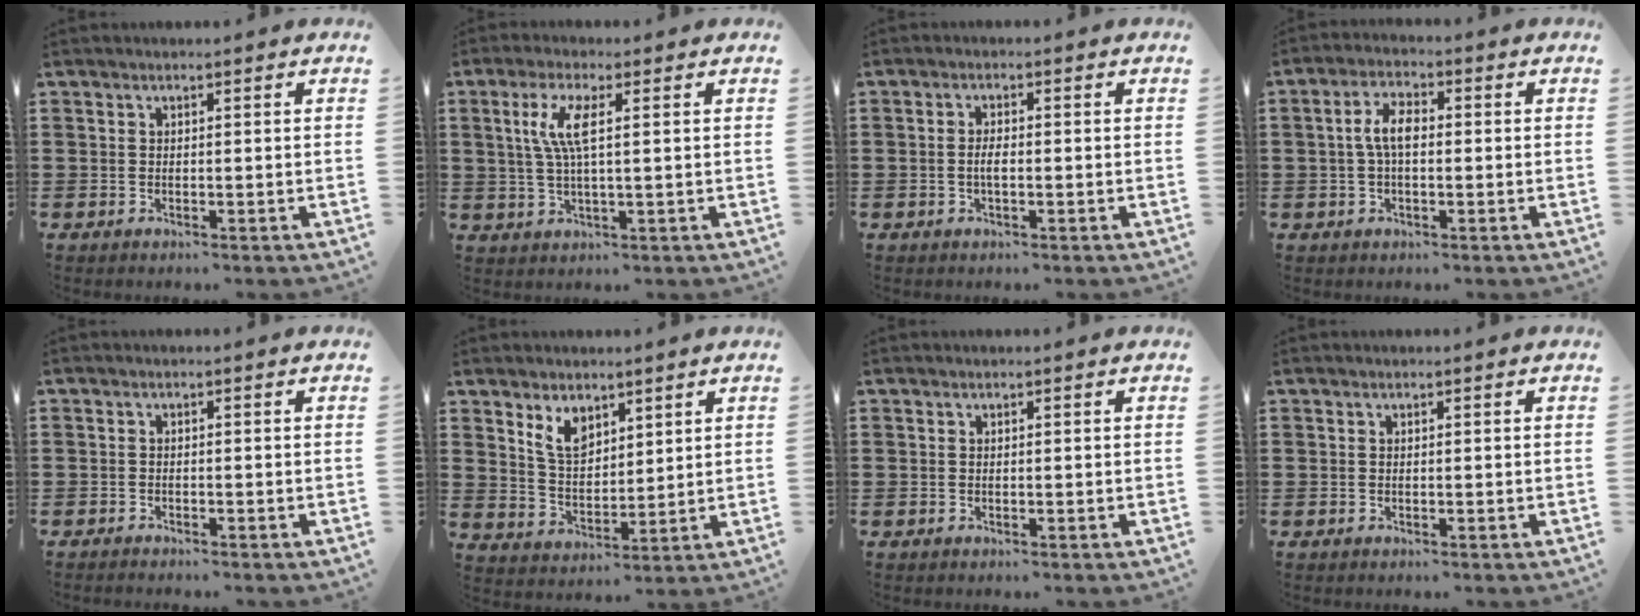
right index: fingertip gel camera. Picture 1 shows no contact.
{"total": 5.4, "force": [1.2, 0.9, 5.1], "torque": [-0.117, -0.004, 0.014]}
{"total": 2.0, "force": [-0.3, 0.7, 1.8], "torque": [-0.042, -0.001, -0.009]}
{"total": 5.0, "force": [0.0, 2.2, 4.5], "torque": [-0.100, 0.003, -0.007]}
{"total": 0.9, "force": [-0.9, 0.2, 0.0], "torque": [-0.001, 0.003, -0.019]}
{"total": 5.8, "force": [3.7, 3.2, 3.1], "torque": [-0.074, 0.003, 0.069]}
{"total": 0.0}
{"total": 0.0}